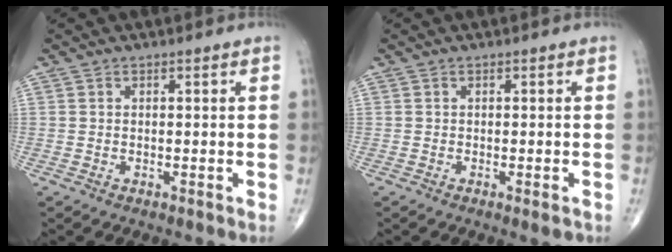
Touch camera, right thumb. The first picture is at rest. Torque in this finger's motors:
{"motor_torque": [-0.24, 0.00, -0.23, 0.06, -0.01]}